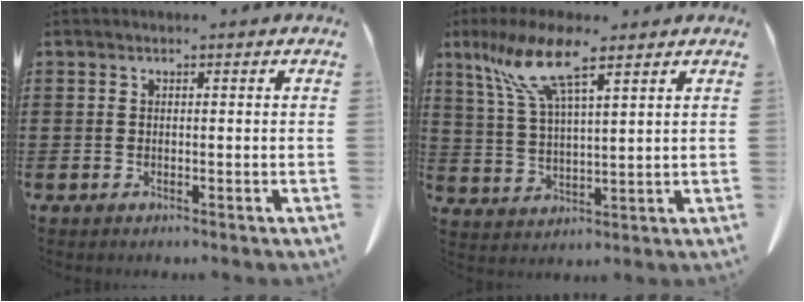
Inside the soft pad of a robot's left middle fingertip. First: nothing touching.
{"total": 9.9, "force": [6.7, 2.1, 7.1], "torque": [-0.163, -0.011, 0.118]}